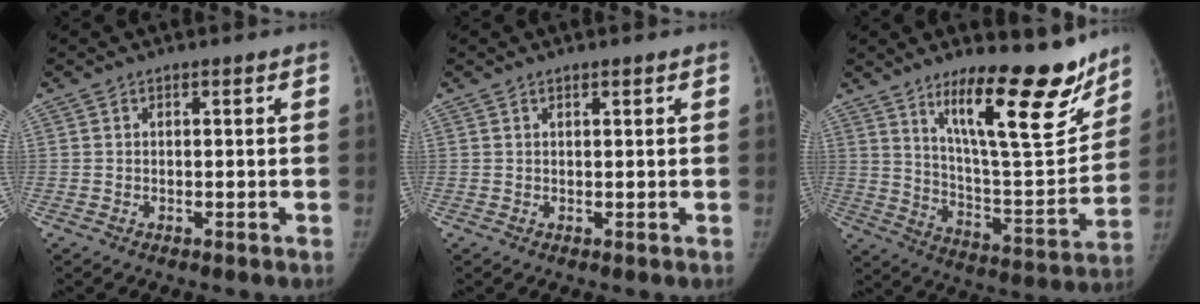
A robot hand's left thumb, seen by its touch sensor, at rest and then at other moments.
{"total": 0.8, "force": [0.6, 0.2, 0.5], "torque": [-0.008, -0.002, 0.011]}
{"total": 22.2, "force": [14.8, 6.0, 15.4], "torque": [-0.188, -0.099, 0.240]}